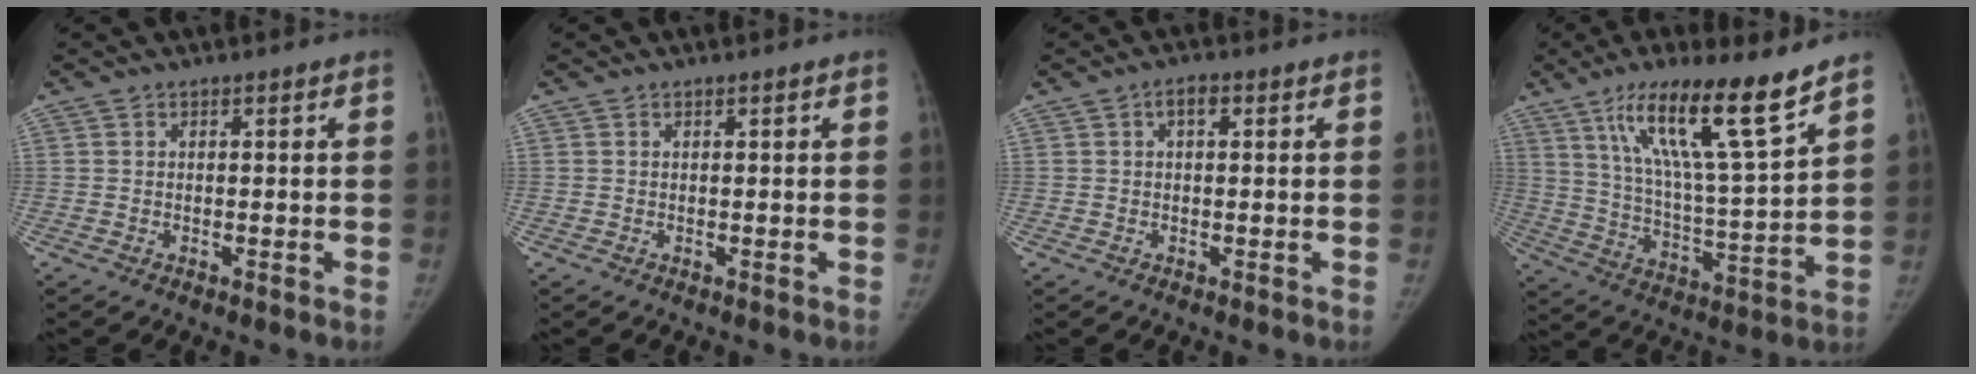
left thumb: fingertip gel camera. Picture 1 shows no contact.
{"total": 0.0}
{"total": 2.2, "force": [0.7, 1.2, 1.7], "torque": [-0.024, 0.010, 0.007]}
{"total": 18.4, "force": [11.7, 2.0, 14.0], "torque": [-0.227, -0.061, 0.206]}